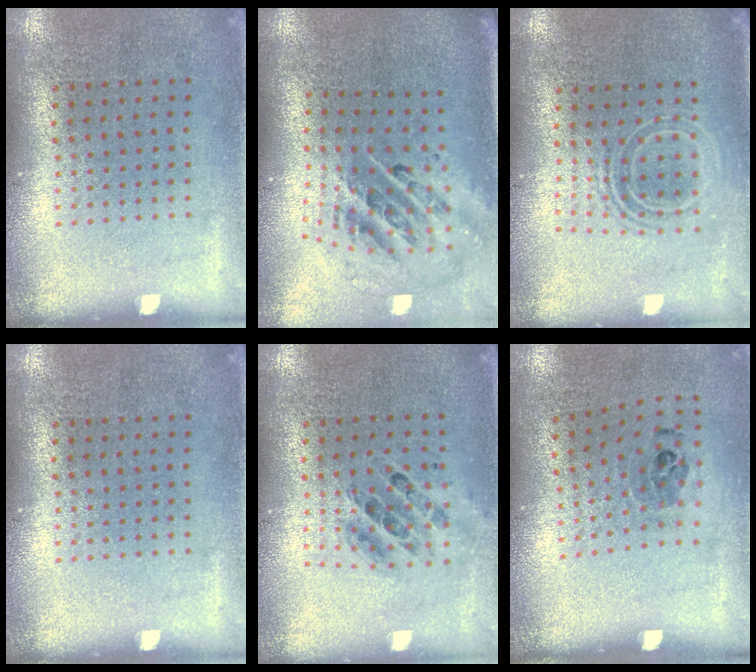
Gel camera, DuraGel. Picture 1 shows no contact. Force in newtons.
{"total": 2.2, "press": 1.6, "slide": 1.5}
{"total": 1.7, "press": 1.3, "slide": 1.0}
{"total": 0.0}
{"total": 0.7, "press": 0.7, "slide": 0.1}
{"total": 1.1, "press": 0.7, "slide": 0.8}